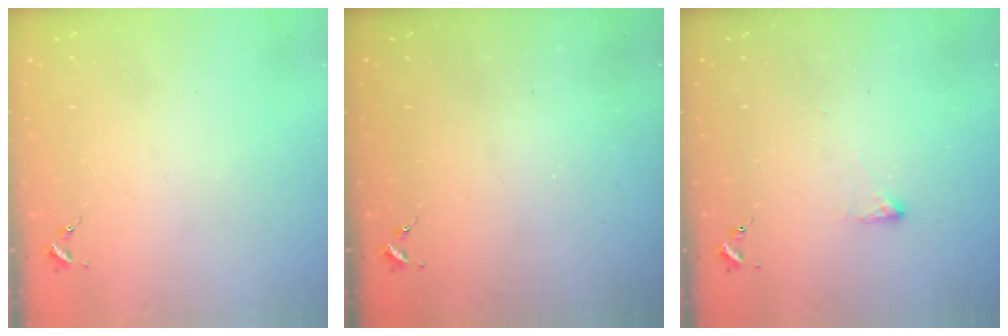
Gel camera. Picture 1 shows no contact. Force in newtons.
{"total": 0.0}
{"total": 2.9, "press": 2.8, "slide": 0.5}